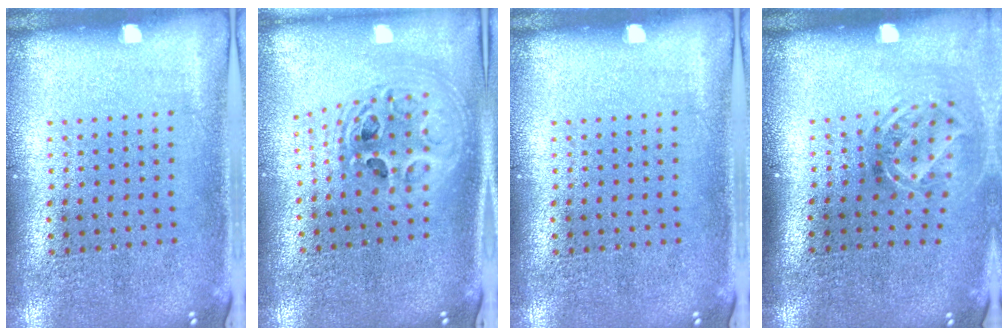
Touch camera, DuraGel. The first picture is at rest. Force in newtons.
{"total": 2.1, "press": 1.7, "slide": 1.3}
{"total": 0.0}
{"total": 1.9, "press": 1.3, "slide": 1.4}